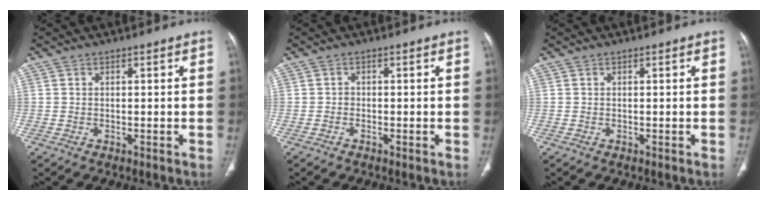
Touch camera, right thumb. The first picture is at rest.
{"total": 0.6, "force": [-0.4, 0.4, 0.1], "torque": [0.005, 0.004, -0.013]}
{"total": 0.0}